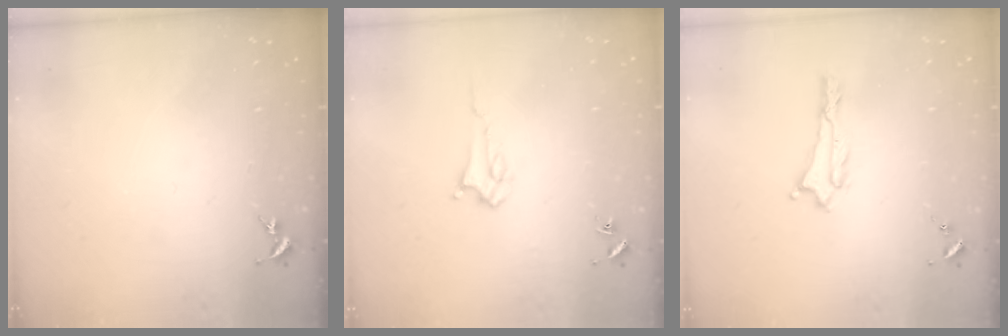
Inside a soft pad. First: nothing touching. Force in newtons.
{"total": 2.8, "press": 2.8, "slide": 0.4}
{"total": 0.0}